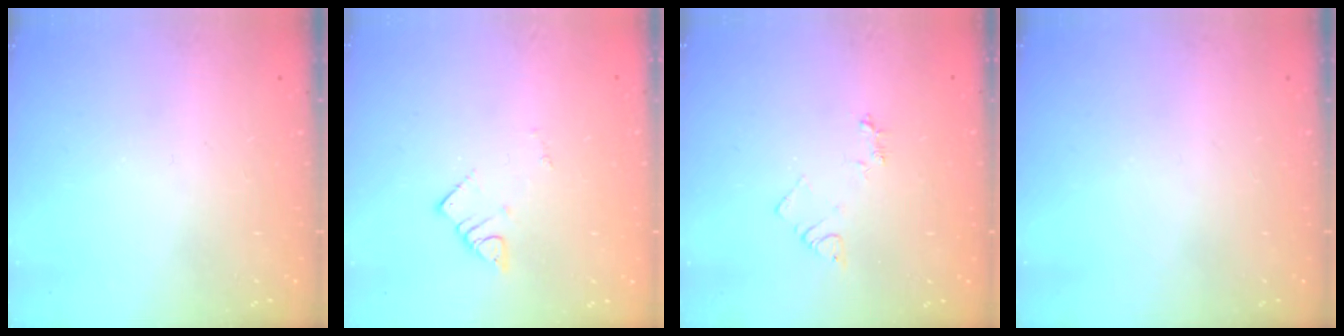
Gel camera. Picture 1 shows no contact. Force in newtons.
{"total": 2.6, "press": 2.6, "slide": 0.1}
{"total": 3.9, "press": 3.8, "slide": 0.4}
{"total": 0.0}